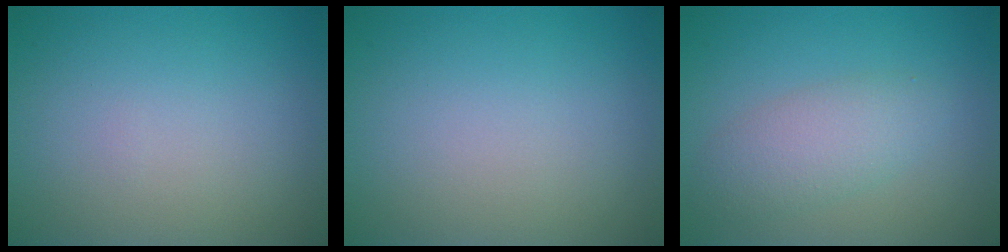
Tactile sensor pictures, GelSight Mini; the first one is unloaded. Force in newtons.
{"total": 0.0}
{"total": 3.3, "press": 3.3, "slide": 0.2}